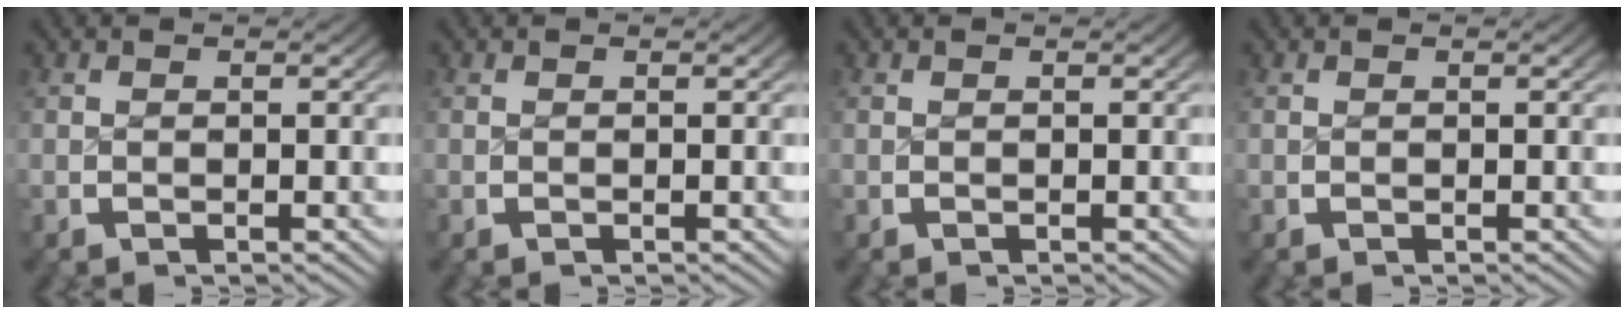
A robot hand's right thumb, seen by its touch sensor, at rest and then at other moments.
{"total": 0.0}
{"total": 0.0}
{"total": 0.0}